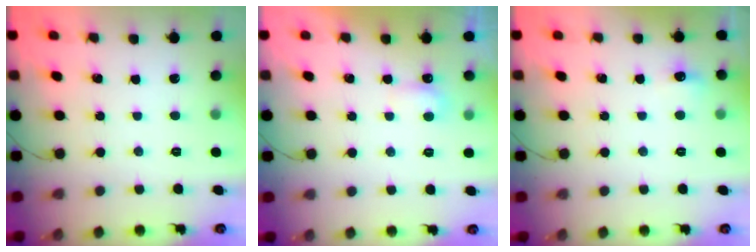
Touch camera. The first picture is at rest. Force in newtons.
{"total": 3.3, "press": 3.2, "slide": 0.8}
{"total": 4.8, "press": 4.6, "slide": 1.6}